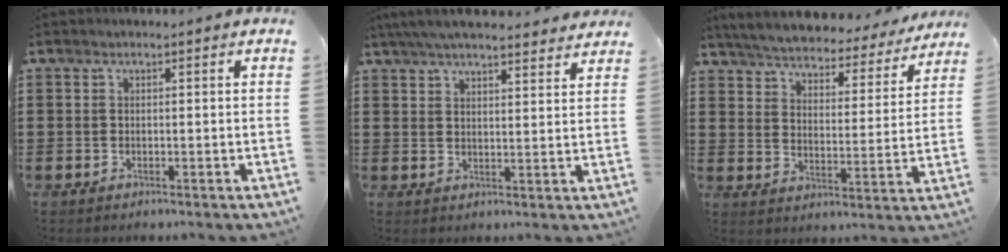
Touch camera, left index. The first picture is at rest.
{"total": 5.6, "force": [5.2, 0.6, 1.9], "torque": [-0.052, -0.012, 0.095]}
{"total": 4.8, "force": [4.7, 0.2, 0.7], "torque": [-0.039, -0.037, 0.077]}